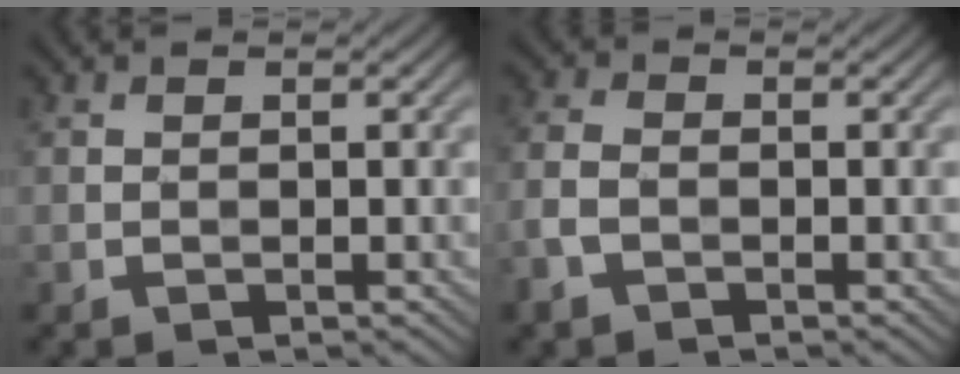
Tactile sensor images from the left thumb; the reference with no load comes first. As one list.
[{"total": 3.3, "force": [-1.7, 2.0, 2.0], "torque": [-0.058, -0.004, -0.045]}]